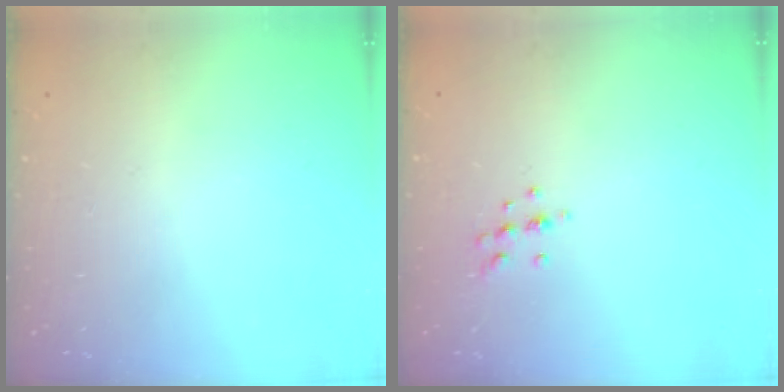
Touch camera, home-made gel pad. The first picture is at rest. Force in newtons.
{"total": 6.9, "press": 6.8, "slide": 1.2}